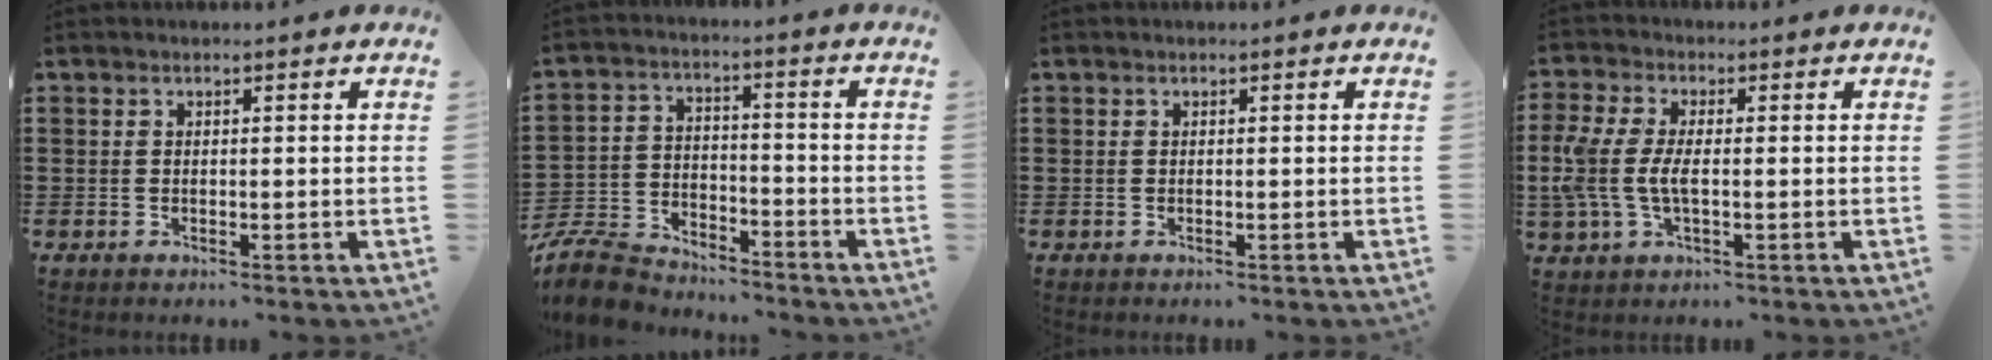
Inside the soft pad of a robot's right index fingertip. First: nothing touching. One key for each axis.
{"total": 8.9, "fx": -8.4, "fy": 2.3, "fz": 1.8, "tx": -0.055, "ty": 0.020, "tz": -0.170}
{"total": 0.0}
{"total": 5.8, "fx": -0.6, "fy": 2.9, "fz": 5.0, "tx": -0.132, "ty": -0.008, "tz": -0.022}